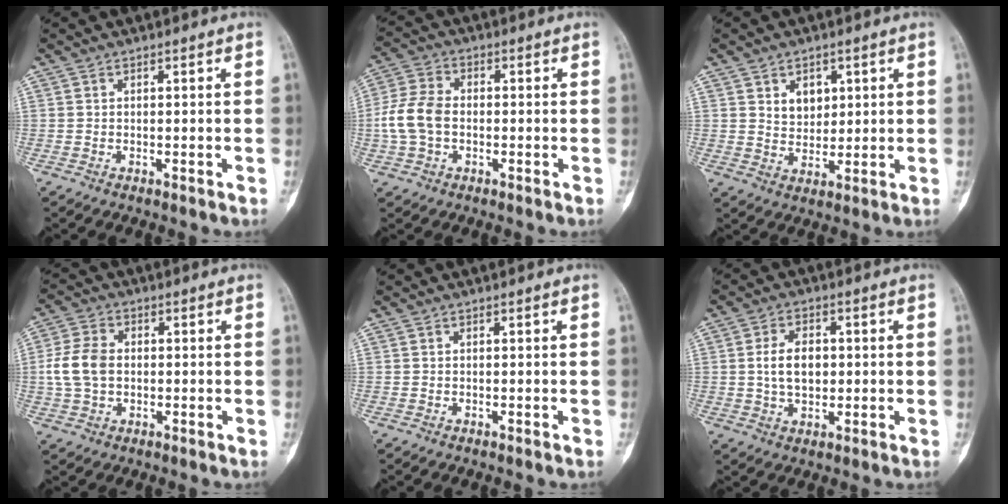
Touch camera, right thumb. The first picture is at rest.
{"total": 8.4, "force": [-1.0, 5.8, 6.0], "torque": [-0.130, 0.019, -0.026]}
{"total": 5.0, "force": [2.0, 3.7, 2.6], "torque": [-0.021, -0.015, 0.039]}
{"total": 7.7, "force": [0.0, 5.5, 5.4], "torque": [-0.111, 0.011, -0.002]}
{"total": 0.0}
{"total": 6.8, "force": [0.4, 4.4, 5.2], "torque": [-0.080, 0.005, 0.007]}